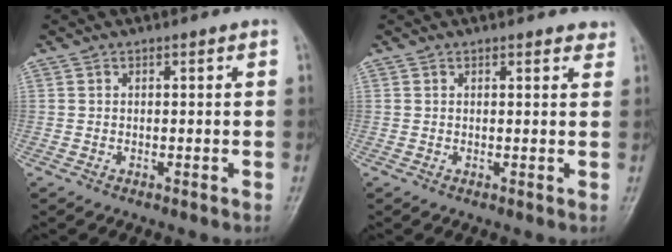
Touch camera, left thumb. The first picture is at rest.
{"total": 2.4, "force": [2.1, 0.8, 0.8], "torque": [0.004, -0.007, 0.017]}